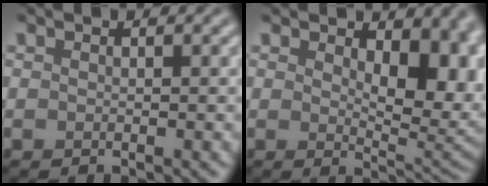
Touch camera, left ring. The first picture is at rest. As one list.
[{"total": 6.9, "force": [1.5, 3.8, 5.6], "torque": [-0.082, -0.013, 0.030]}]